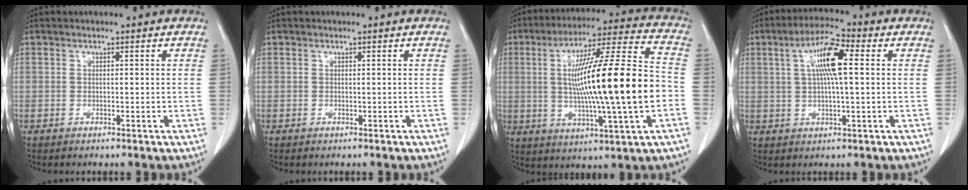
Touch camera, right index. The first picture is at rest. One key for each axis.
{"total": 0.0}
{"total": 21.1, "fx": -1.3, "fy": 0.8, "fz": 21.0, "tx": -0.354, "ty": 0.008, "tz": -0.024}
{"total": 8.3, "fx": 1.8, "fy": 1.0, "fz": 8.0, "tx": -0.152, "ty": 0.014, "tz": 0.029}